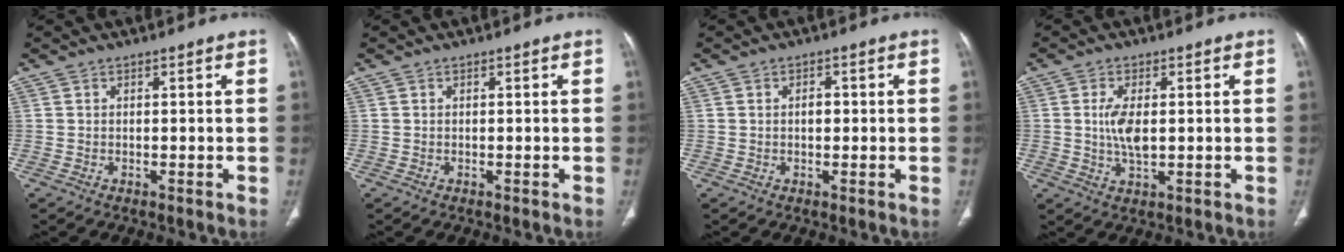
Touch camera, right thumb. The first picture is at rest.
{"total": 0.0}
{"total": 2.2, "force": [0.1, 1.4, 1.6], "torque": [-0.021, 0.008, 0.002]}
{"total": 5.6, "force": [0.4, 2.6, 4.9], "torque": [-0.100, -0.005, 0.011]}